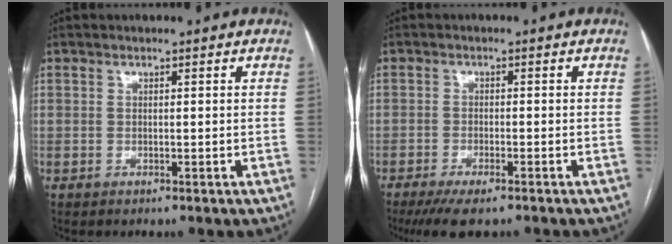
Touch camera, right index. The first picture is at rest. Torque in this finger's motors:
{"motor_torque": [0.50, -0.39, 0.31, 0.08]}